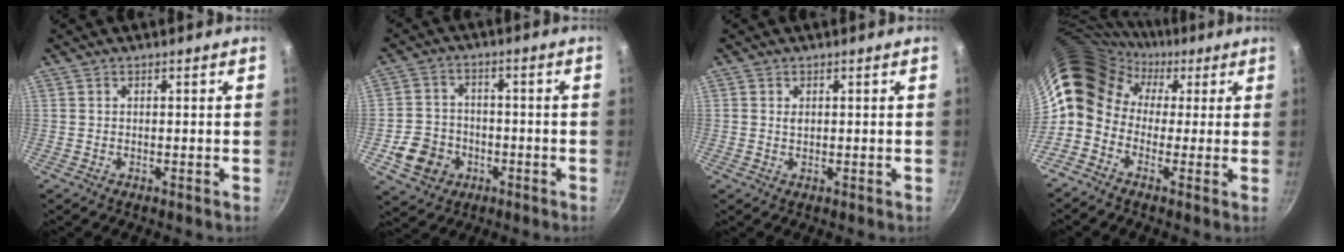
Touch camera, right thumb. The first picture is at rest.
{"total": 9.4, "force": [-3.2, 8.0, 3.9], "torque": [-0.051, 0.030, -0.054]}
{"total": 1.3, "force": [0.3, 0.9, 0.9], "torque": [-0.014, -0.001, 0.004]}
{"total": 12.4, "force": [1.0, 10.6, 6.3], "torque": [-0.095, 0.045, -0.010]}